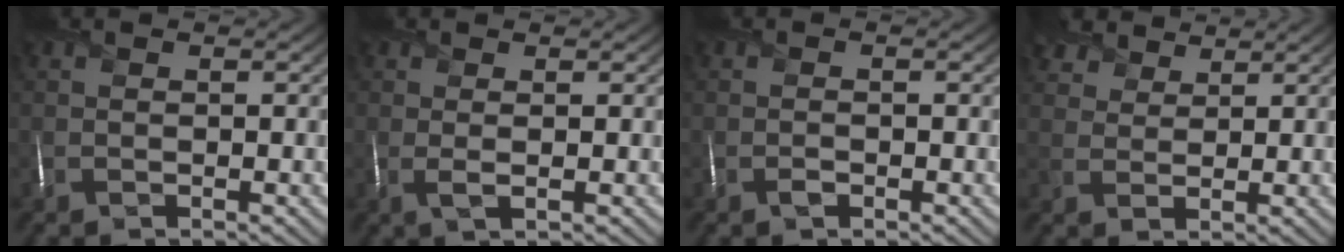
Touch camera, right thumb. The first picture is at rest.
{"total": 1.4, "force": [0.4, 0.1, 1.4], "torque": [-0.028, 0.005, 0.007]}
{"total": 0.7, "force": [-0.4, 0.3, 0.4], "torque": [-0.004, 0.004, -0.008]}
{"total": 4.4, "force": [3.6, 2.3, 1.4], "torque": [-0.041, 0.003, 0.076]}